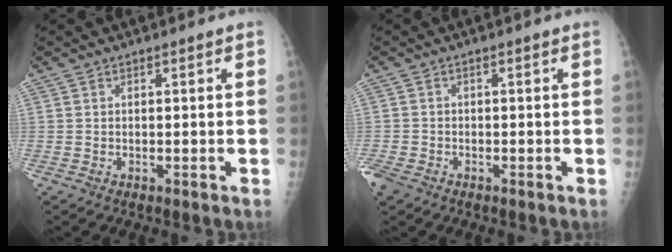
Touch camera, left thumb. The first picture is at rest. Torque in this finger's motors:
{"motor_torque": [-0.36, 0.26, -0.14, -0.08, 0.12]}